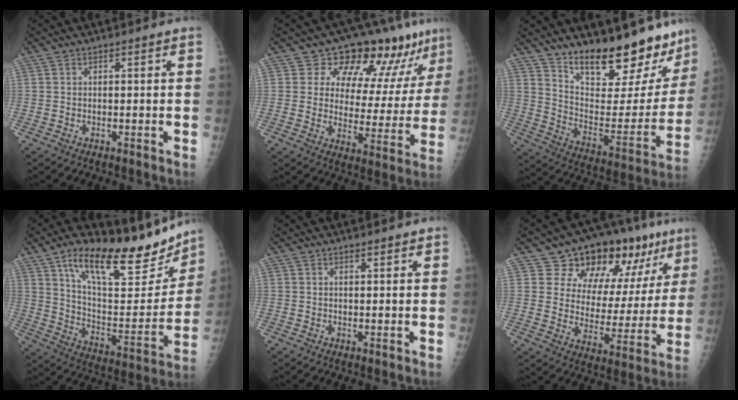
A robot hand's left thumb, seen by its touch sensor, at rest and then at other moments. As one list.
[{"total": 15.1, "force": [11.5, 6.9, 6.9], "torque": [-0.042, -0.071, 0.148]}, {"total": 24.7, "force": [20.3, 8.1, 11.5], "torque": [-0.131, -0.126, 0.296]}, {"total": 25.2, "force": [17.5, 8.8, 15.9], "torque": [-0.195, -0.067, 0.284]}, {"total": 0.8, "force": [0.7, 0.2, 0.3], "torque": [-0.003, -0.004, 0.012]}, {"total": 20.0, "force": [11.9, 10.8, 12.0], "torque": [-0.105, -0.040, 0.179]}]